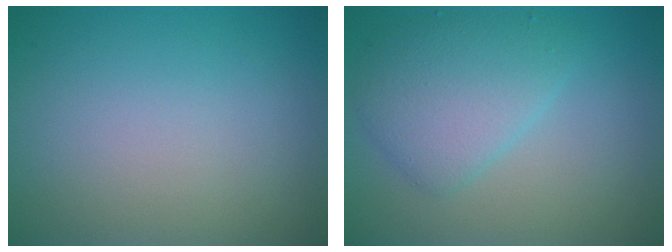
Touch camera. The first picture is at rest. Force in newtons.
{"total": 4.1, "press": 4.1, "slide": 0.1}